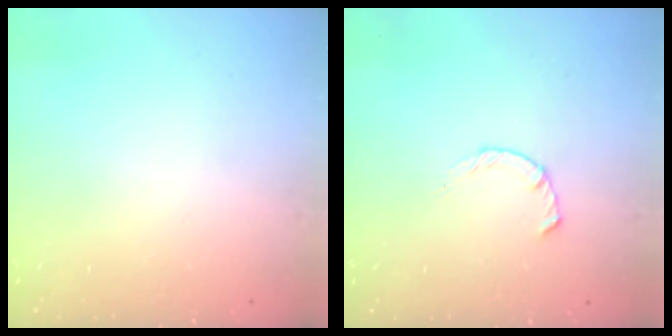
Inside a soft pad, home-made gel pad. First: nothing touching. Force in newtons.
{"total": 2.3, "press": 2.2, "slide": 0.4}